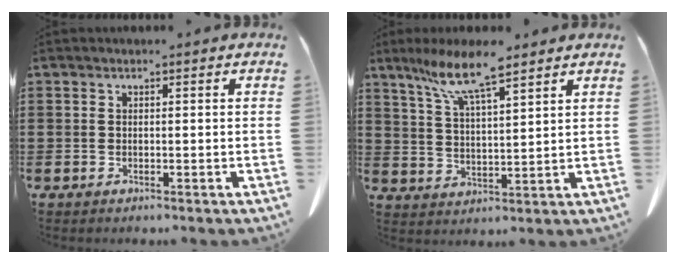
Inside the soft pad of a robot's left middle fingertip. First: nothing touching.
{"total": 8.7, "force": [6.6, 1.1, 5.6], "torque": [-0.126, -0.016, 0.117]}